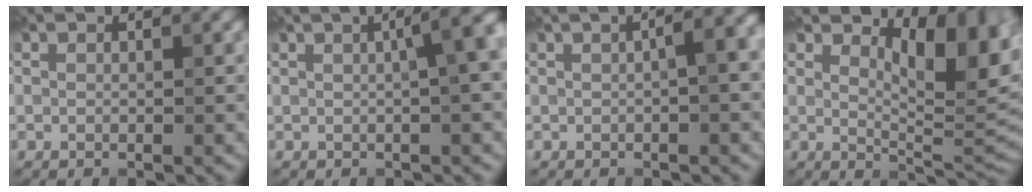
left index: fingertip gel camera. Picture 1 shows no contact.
{"total": 8.4, "force": [1.4, 4.0, 7.3], "torque": [-0.032, 0.044, -0.005]}
{"total": 4.3, "force": [0.2, 1.5, 4.0], "torque": [-0.037, 0.017, 0.001]}
{"total": 7.0, "force": [2.9, 2.9, 5.6], "torque": [-0.083, -0.015, 0.044]}